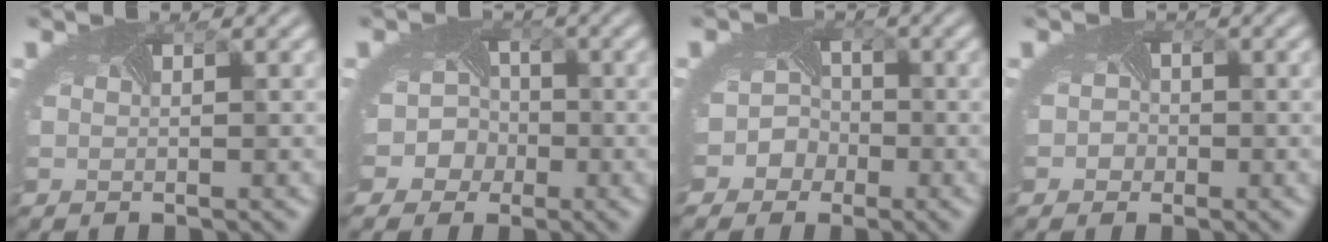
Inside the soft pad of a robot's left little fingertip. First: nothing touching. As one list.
[{"total": 5.9, "force": [-1.8, 5.3, 1.7], "torque": [-0.014, 0.005, -0.057]}, {"total": 4.1, "force": [-1.8, 3.5, 0.8], "torque": [0.009, 0.004, -0.035]}, {"total": 2.0, "force": [-0.4, 1.9, 0.6], "torque": [0.011, 0.001, -0.014]}]